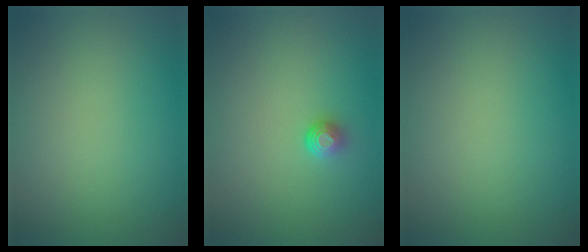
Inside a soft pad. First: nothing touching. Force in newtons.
{"total": 1.3, "press": 1.0, "slide": 0.9}
{"total": 0.0}